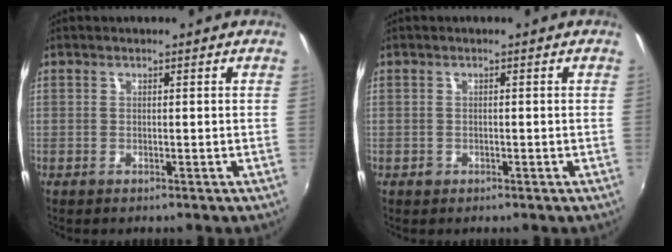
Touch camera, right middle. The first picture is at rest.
{"total": 0.9, "force": [-0.5, 0.7, 0.1], "torque": [-0.002, -0.002, -0.006]}